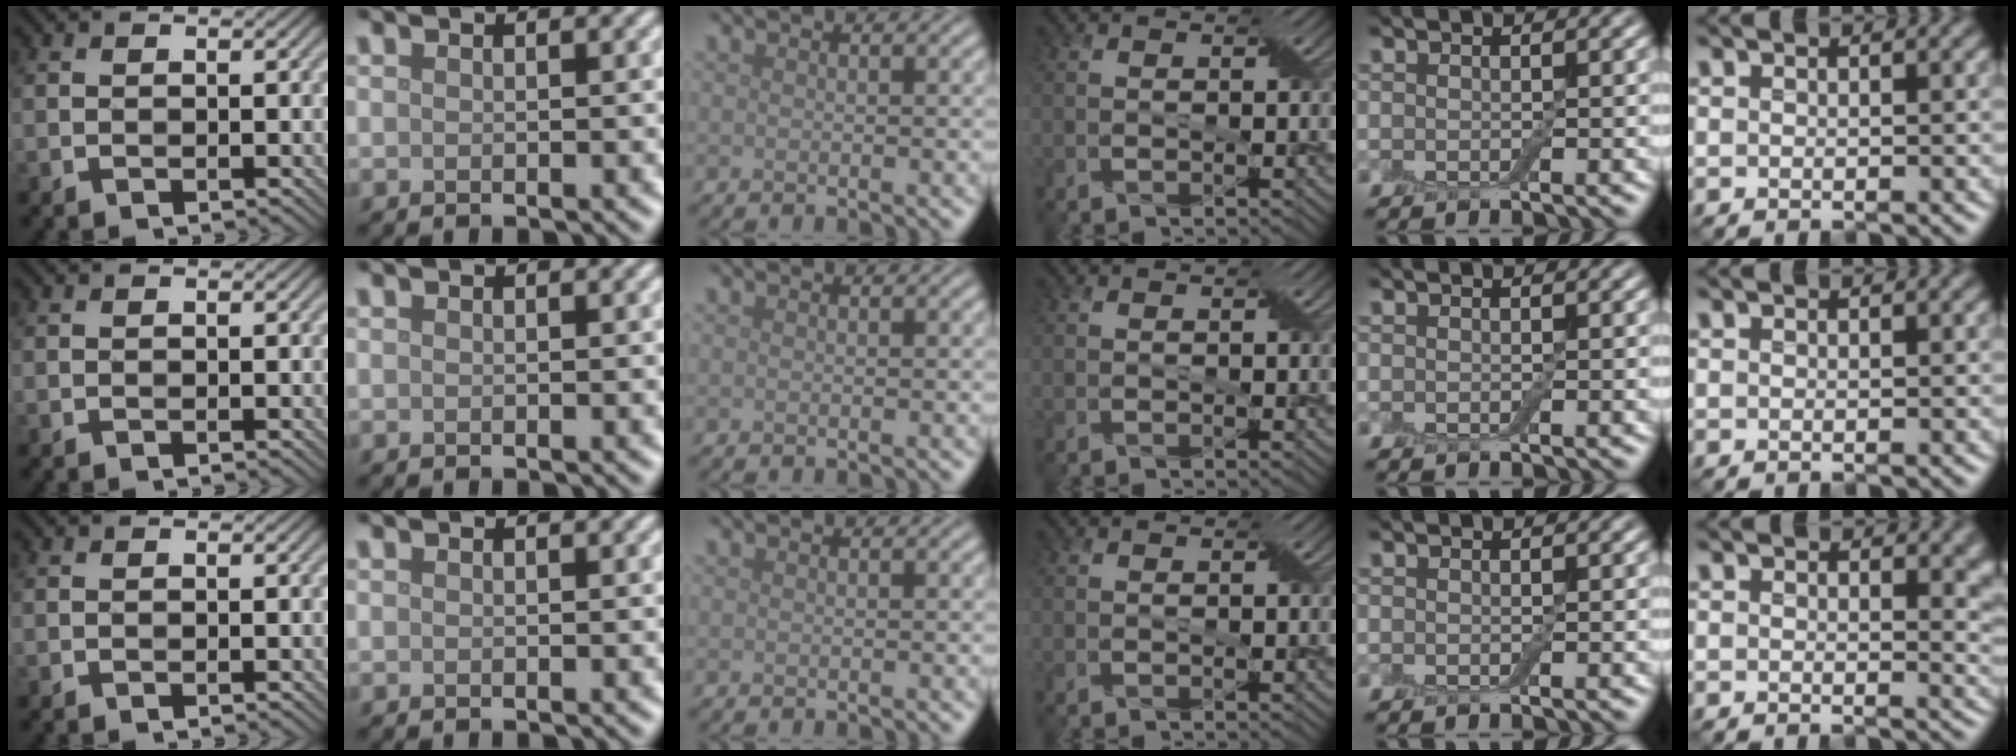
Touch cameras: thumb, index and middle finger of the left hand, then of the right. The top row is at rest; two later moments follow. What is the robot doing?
{"motion": "extract", "object": "drawer"}